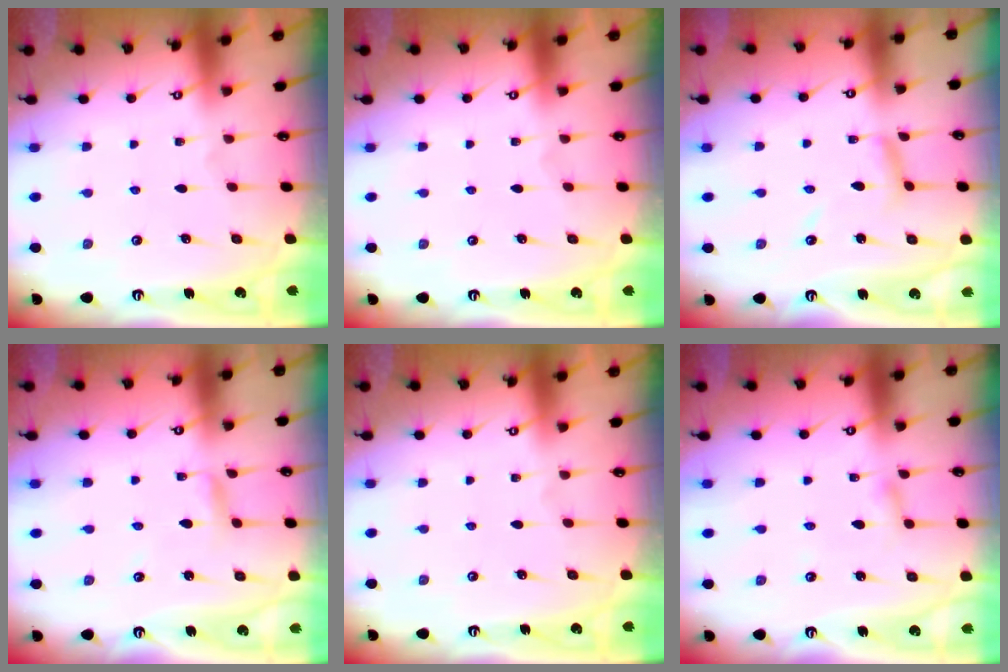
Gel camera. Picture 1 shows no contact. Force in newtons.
{"total": 0.0}
{"total": 7.0, "press": 7.0, "slide": 0.1}
{"total": 2.4, "press": 2.4, "slide": 0.2}
{"total": 0.0}
{"total": 2.7, "press": 2.7, "slide": 0.2}